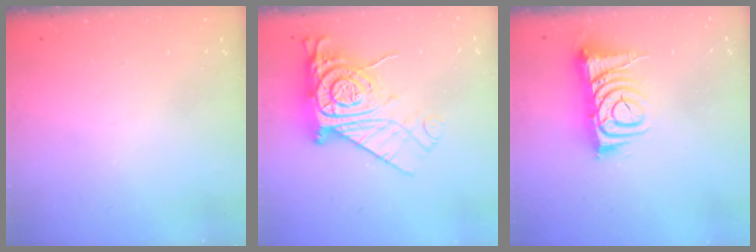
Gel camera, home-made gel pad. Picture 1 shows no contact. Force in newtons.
{"total": 16.0, "press": 15.9, "slide": 1.4}
{"total": 10.2, "press": 10.2, "slide": 1.1}